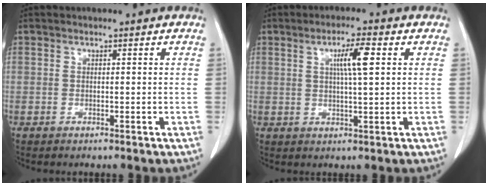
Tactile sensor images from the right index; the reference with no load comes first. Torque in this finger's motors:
{"motor_torque": [0.23, 0.04, 0.10, 0.03]}